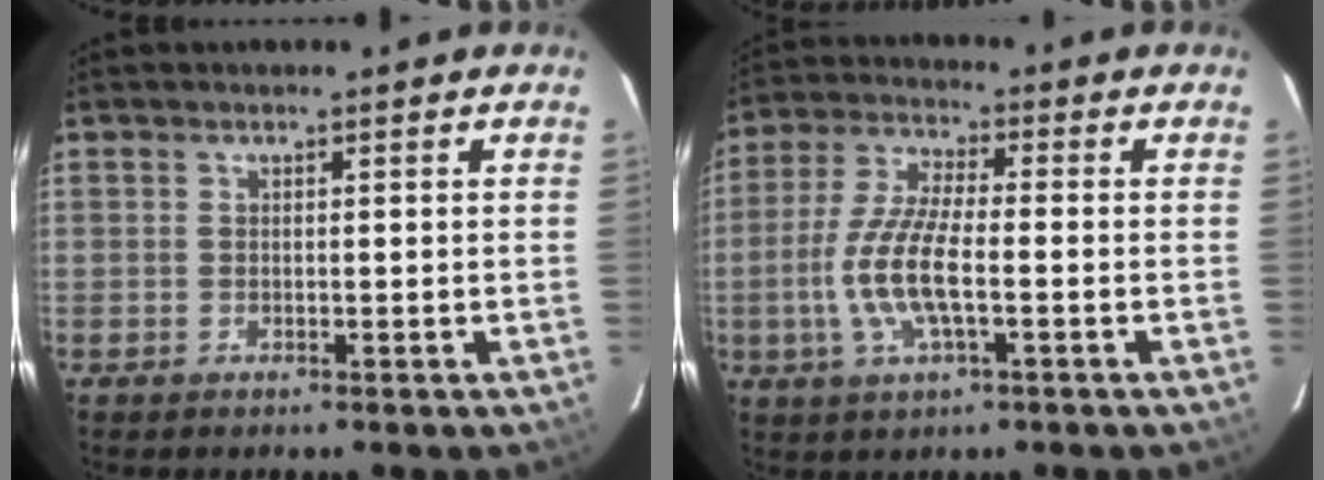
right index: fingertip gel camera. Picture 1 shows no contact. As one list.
[{"total": 10.9, "force": [-2.7, 3.0, 10.1], "torque": [-0.215, -0.002, -0.056]}]